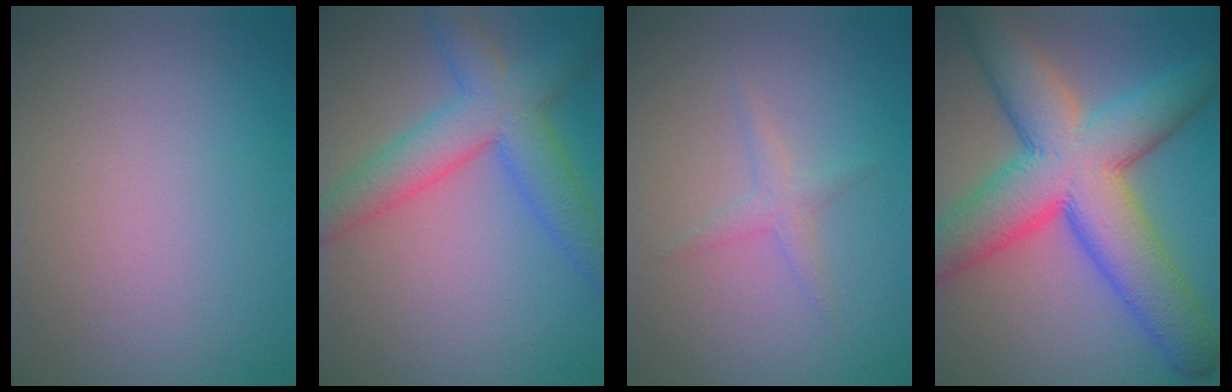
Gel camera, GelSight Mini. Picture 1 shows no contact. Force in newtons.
{"total": 6.2, "press": 6.2, "slide": 0.2}
{"total": 1.3, "press": 1.3, "slide": 0.0}
{"total": 13.2, "press": 13.2, "slide": 0.4}